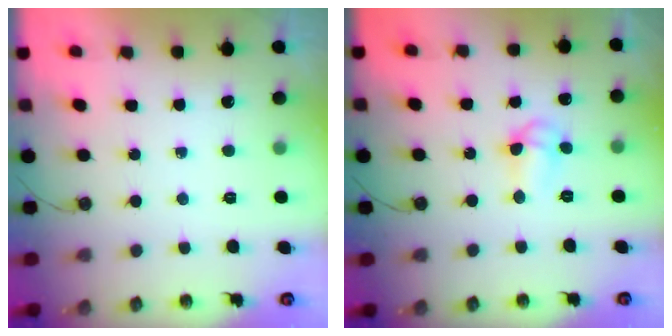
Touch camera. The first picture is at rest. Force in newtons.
{"total": 7.8, "press": 6.9, "slide": 3.6}